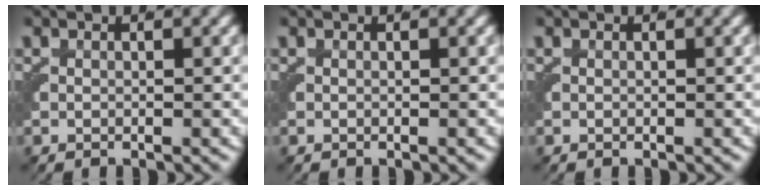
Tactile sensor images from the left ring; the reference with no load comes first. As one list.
[{"total": 0.0}, {"total": 0.0}]